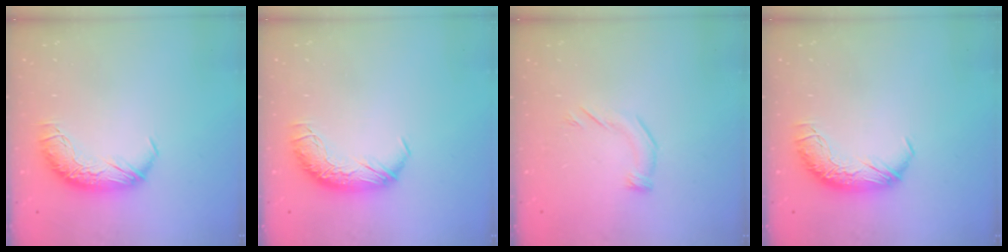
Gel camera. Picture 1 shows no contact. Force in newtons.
{"total": 0.0}
{"total": 4.1, "press": 4.1, "slide": 0.7}
{"total": 0.0}